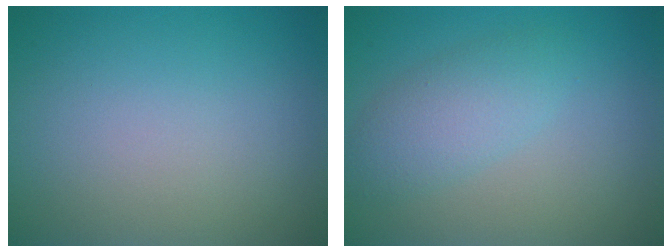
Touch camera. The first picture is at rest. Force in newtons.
{"total": 3.2, "press": 3.2, "slide": 0.1}